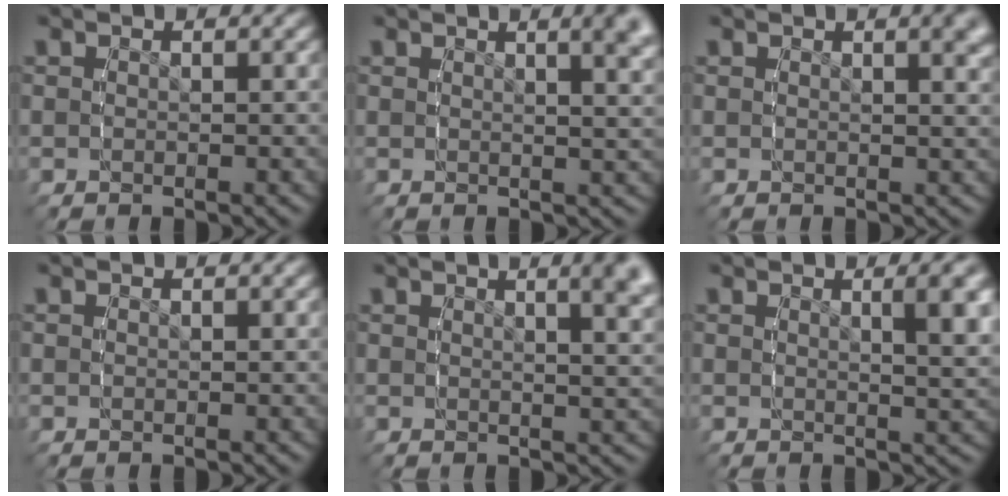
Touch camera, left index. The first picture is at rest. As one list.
[{"total": 4.4, "force": [2.3, 0.8, 3.6], "torque": [-0.036, 0.008, 0.035]}, {"total": 1.8, "force": [0.9, -0.2, 1.5], "torque": [-0.016, -0.001, 0.017]}, {"total": 0.0}, {"total": 5.4, "force": [2.7, 1.2, 4.5], "torque": [-0.042, 0.010, 0.040]}, {"total": 3.1, "force": [1.1, 0.0, 2.8], "torque": [-0.036, -0.004, 0.023]}]